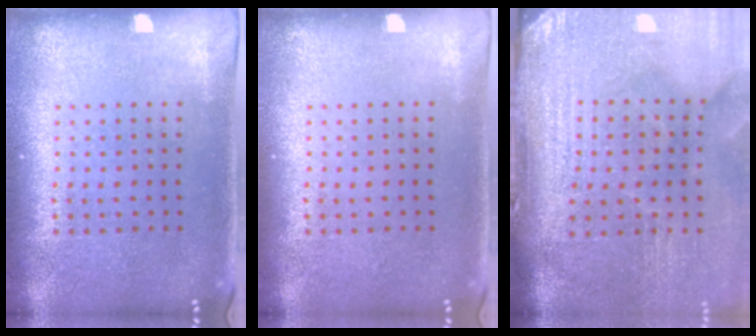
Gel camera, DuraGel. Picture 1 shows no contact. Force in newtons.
{"total": 0.0}
{"total": 4.7, "press": 3.9, "slide": 2.5}